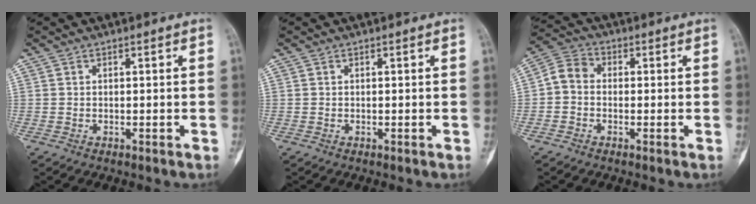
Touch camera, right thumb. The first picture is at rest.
{"total": 0.0}
{"total": 5.1, "force": [-0.5, 4.1, 3.0], "torque": [-0.042, 0.017, -0.028]}